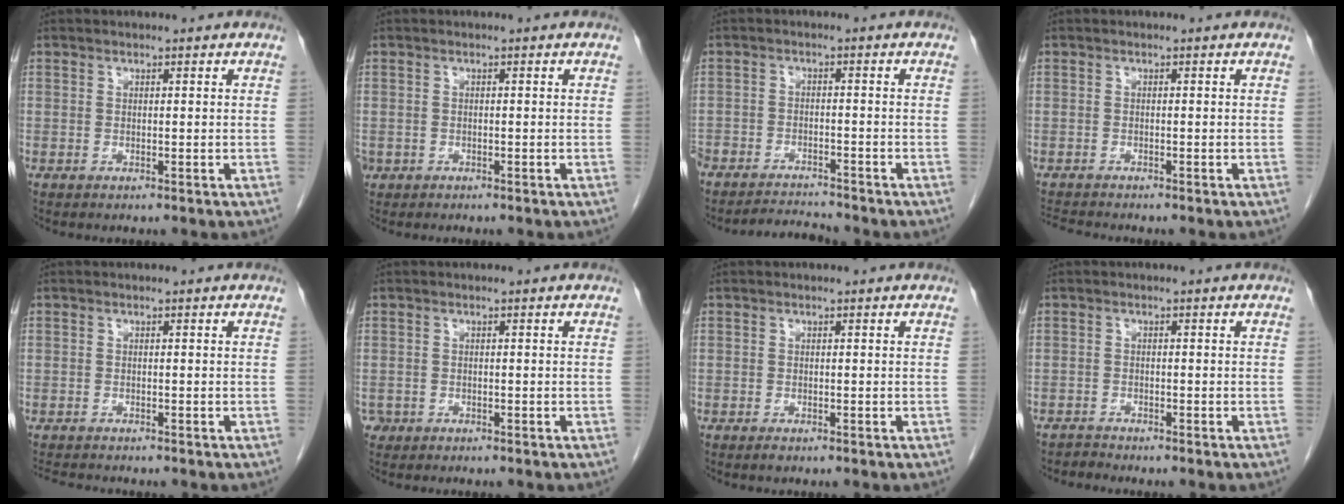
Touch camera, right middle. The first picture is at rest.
{"total": 1.1, "force": [-0.7, 0.9, 0.2], "torque": [-0.011, 0.003, -0.010]}
{"total": 5.4, "force": [-5.4, 0.4, 0.0], "torque": [0.001, -0.002, -0.094]}
{"total": 2.4, "force": [-2.4, -0.2, 0.3], "torque": [-0.009, -0.013, -0.043]}
{"total": 3.0, "force": [-2.8, 0.6, 0.9], "torque": [-0.014, -0.008, -0.044]}
{"total": 1.1, "force": [-0.8, 0.8, 0.0], "torque": [-0.006, 0.003, -0.012]}
{"total": 0.6, "force": [-0.5, 0.2, 0.3], "torque": [-0.006, -0.001, -0.005]}
{"total": 1.3, "force": [-1.2, -0.1, -0.6], "torque": [0.013, -0.007, -0.025]}